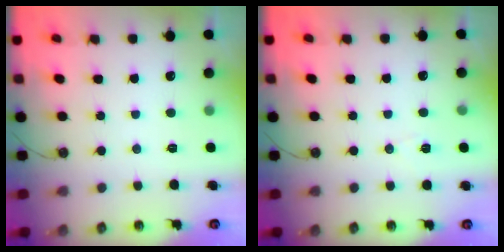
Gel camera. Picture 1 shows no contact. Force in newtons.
{"total": 5.2, "press": 4.9, "slide": 1.7}